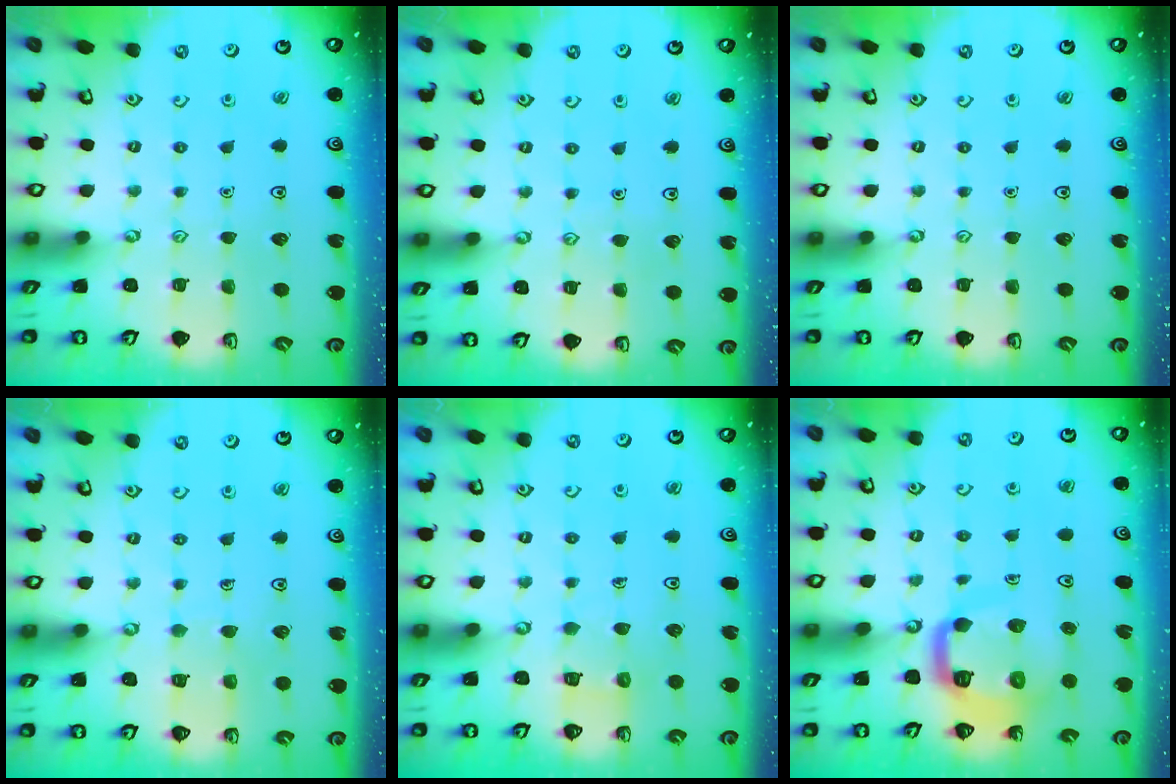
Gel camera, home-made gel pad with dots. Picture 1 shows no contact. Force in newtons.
{"total": 3.7, "press": 3.7, "slide": 0.3}
{"total": 0.0}
{"total": 5.8, "press": 5.7, "slide": 0.4}
{"total": 5.9, "press": 5.9, "slide": 0.3}
{"total": 13.0, "press": 13.0, "slide": 1.3}